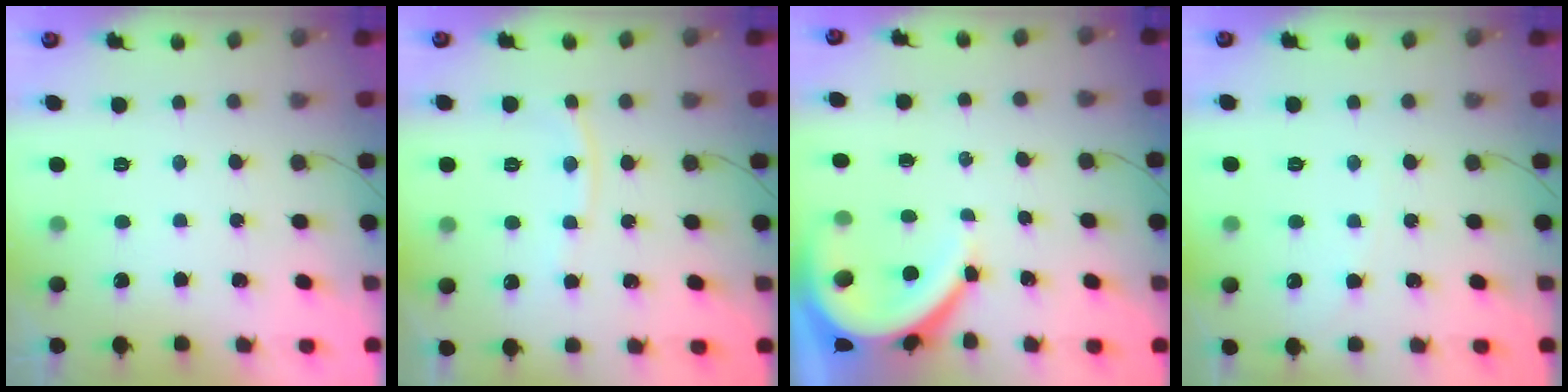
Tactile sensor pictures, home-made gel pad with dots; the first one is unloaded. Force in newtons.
{"total": 6.6, "press": 6.6, "slide": 0.9}
{"total": 9.3, "press": 9.3, "slide": 0.9}
{"total": 3.4, "press": 3.4, "slide": 0.4}